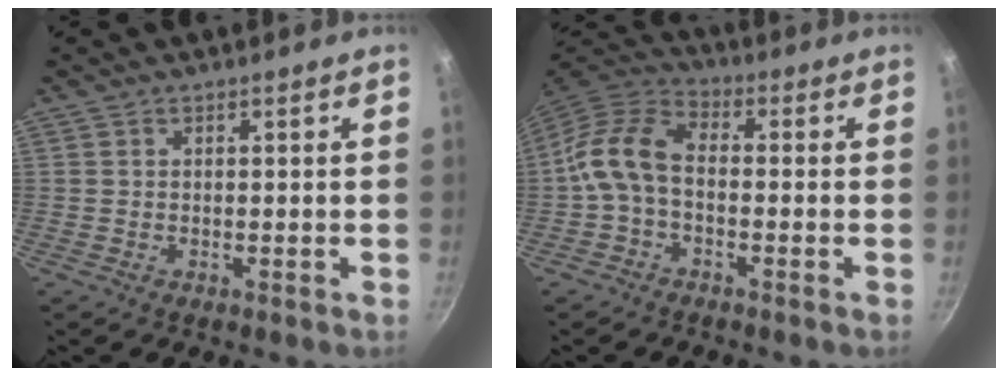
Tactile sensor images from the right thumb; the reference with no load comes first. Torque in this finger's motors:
{"motor_torque": [0.11, 0.28, 0.98, -0.37, 0.25]}